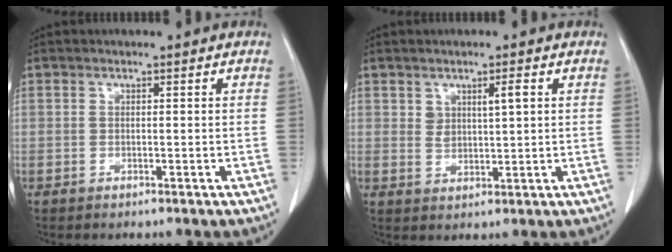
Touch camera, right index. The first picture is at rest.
{"total": 3.1, "force": [1.4, 1.0, 2.6], "torque": [-0.045, -0.002, 0.027]}